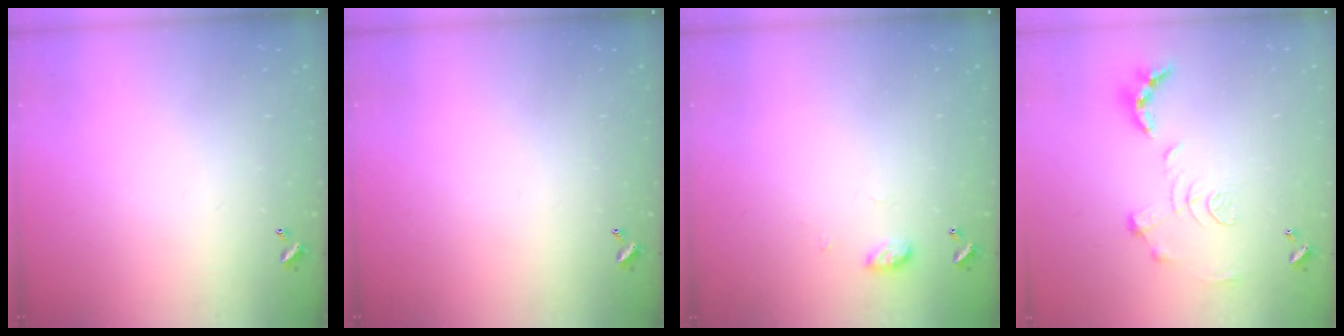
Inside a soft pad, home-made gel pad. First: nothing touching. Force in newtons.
{"total": 0.0}
{"total": 5.3, "press": 5.2, "slide": 0.8}
{"total": 1.2, "press": 0.4, "slide": 1.1}